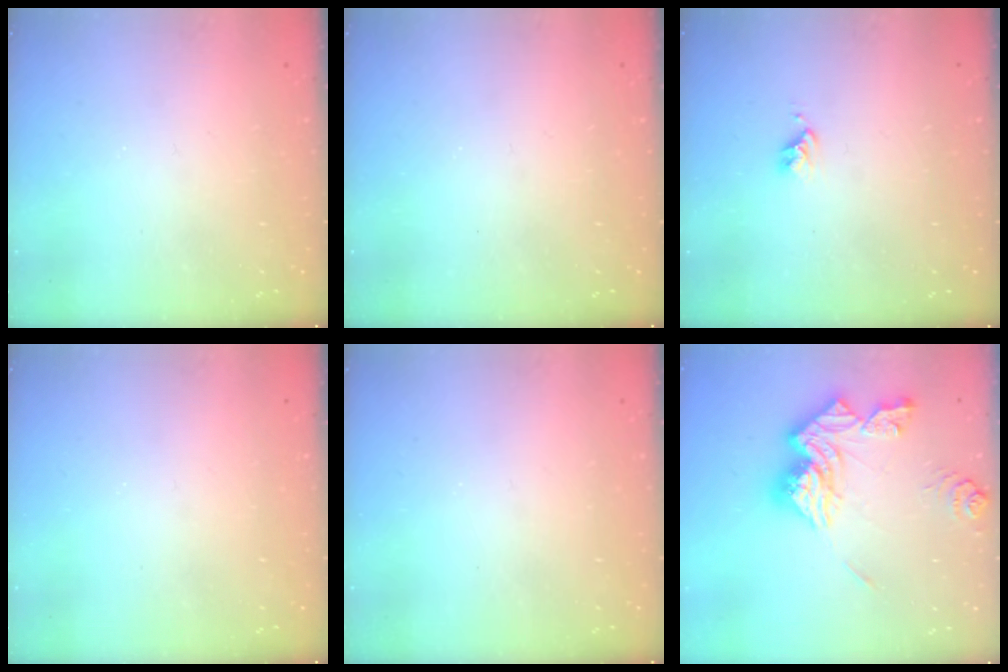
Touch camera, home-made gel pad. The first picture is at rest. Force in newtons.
{"total": 0.0}
{"total": 2.7, "press": 2.7, "slide": 0.4}
{"total": 0.0}
{"total": 0.0}
{"total": 16.7, "press": 16.7, "slide": 1.6}